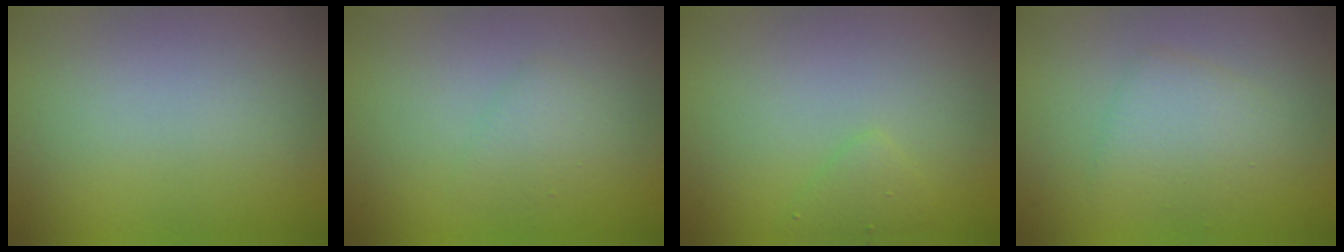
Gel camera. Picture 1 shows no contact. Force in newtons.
{"total": 1.4, "press": 1.4, "slide": 0.0}
{"total": 1.4, "press": 1.4, "slide": 0.1}
{"total": 2.8, "press": 2.8, "slide": 0.2}